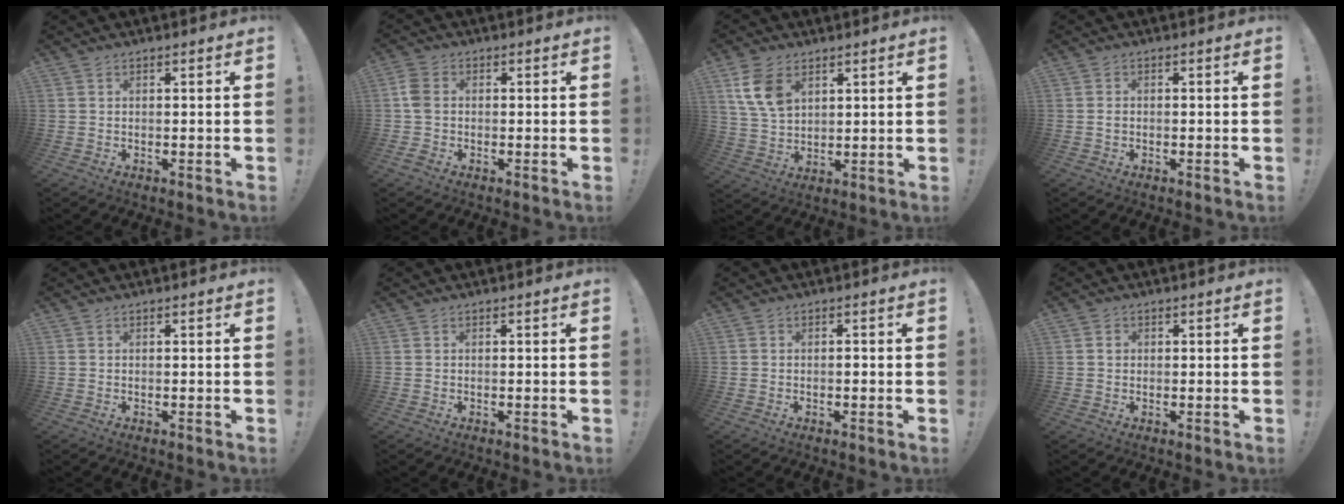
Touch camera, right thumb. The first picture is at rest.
{"total": 5.6, "force": [-0.4, 4.2, 3.7], "torque": [-0.078, 0.007, -0.006]}
{"total": 10.7, "force": [5.1, 7.0, 6.2], "torque": [-0.122, -0.008, 0.102]}
{"total": 0.6, "force": [-0.2, 0.5, 0.4], "torque": [-0.007, 0.003, -0.003]}
{"total": 0.0}
{"total": 0.0}
{"total": 0.8, "force": [-0.5, 0.3, 0.5], "torque": [-0.001, -0.002, -0.010]}
{"total": 1.1, "force": [0.1, 1.1, 0.4], "torque": [0.000, 0.001, -0.001]}